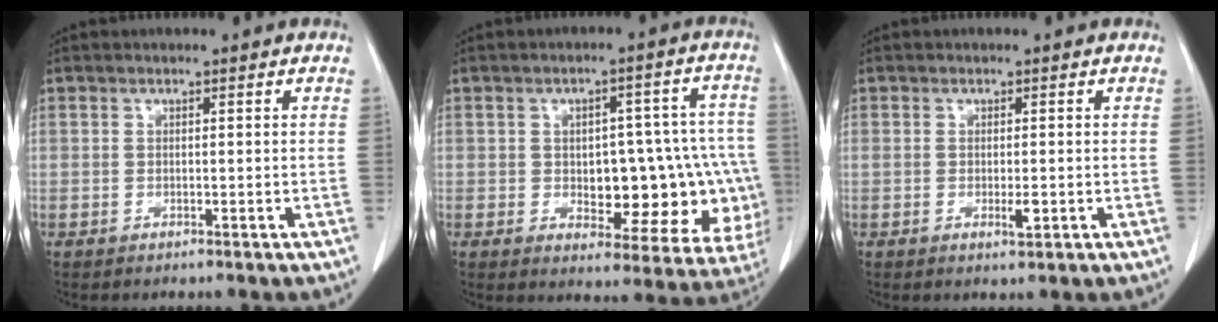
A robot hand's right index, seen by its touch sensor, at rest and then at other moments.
{"total": 17.2, "force": [-2.5, 7.5, 15.3], "torque": [-0.138, 0.032, -0.008]}
{"total": 2.0, "force": [-0.5, 0.5, 1.8], "torque": [-0.032, -0.005, -0.006]}